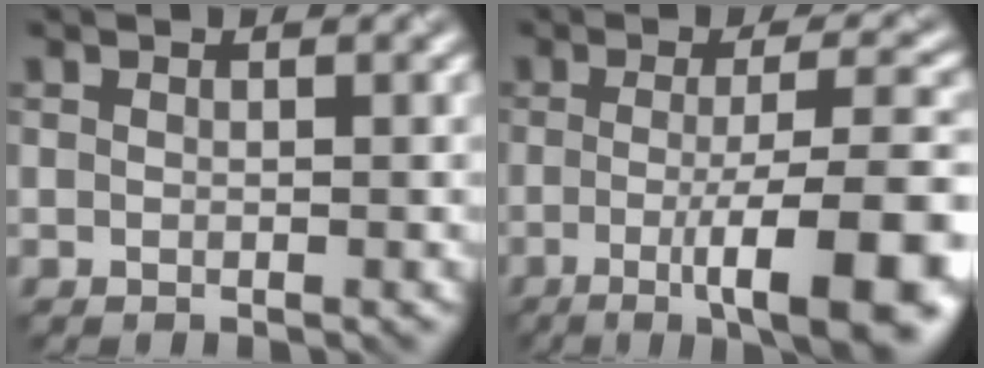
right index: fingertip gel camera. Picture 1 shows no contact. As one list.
[{"total": 11.3, "force": [-2.8, 2.7, 10.6], "torque": [-0.124, -0.009, -0.042]}]